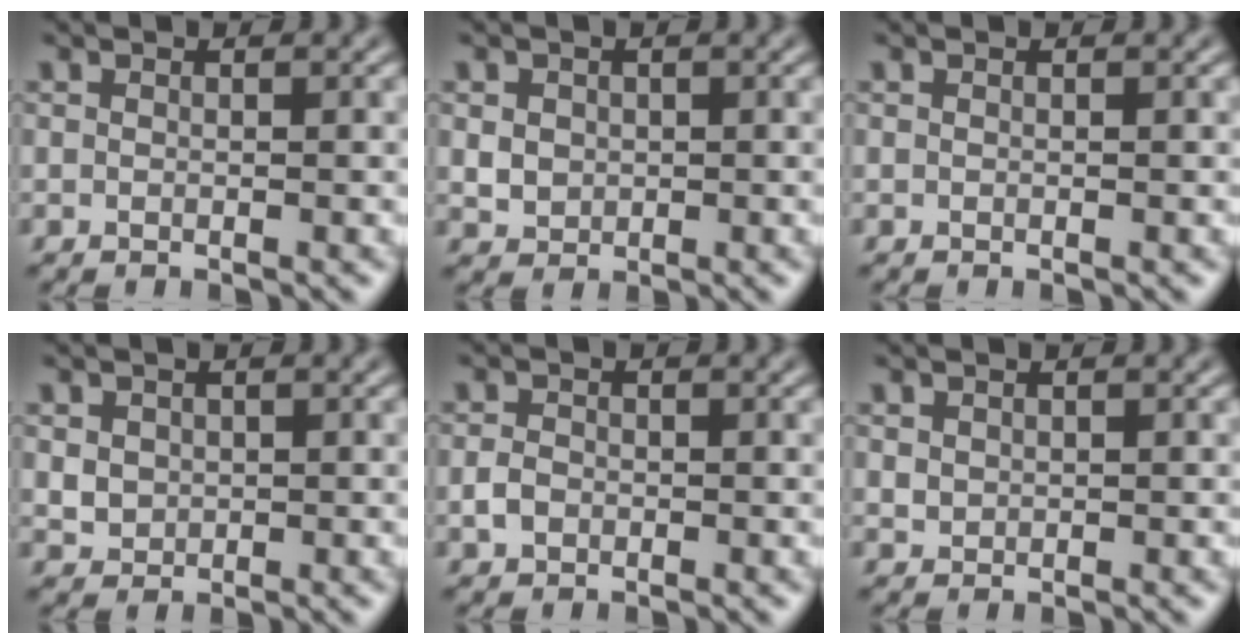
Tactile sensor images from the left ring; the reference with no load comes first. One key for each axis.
{"total": 1.8, "fx": 0.2, "fy": 1.6, "fz": 0.7, "tx": -0.014, "ty": -0.006, "tz": 0.008}
{"total": 0.0}
{"total": 1.8, "fx": 0.4, "fy": 1.6, "fz": 0.7, "tx": -0.014, "ty": -0.004, "tz": 0.012}
{"total": 1.5, "fx": -0.5, "fy": 1.2, "fz": 0.7, "tx": -0.012, "ty": 0.001, "tz": -0.014}
{"total": 0.8, "fx": 0.4, "fy": 0.7, "fz": 0.2, "tx": -0.002, "ty": -0.004, "tz": 0.011}